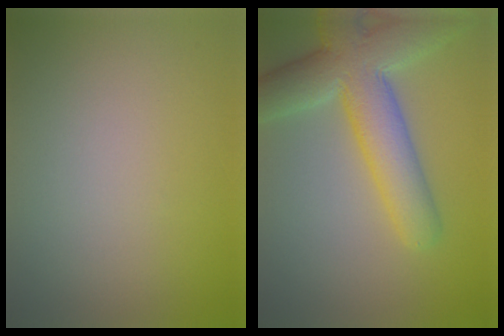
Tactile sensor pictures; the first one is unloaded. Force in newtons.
{"total": 8.3, "press": 8.3, "slide": 0.5}